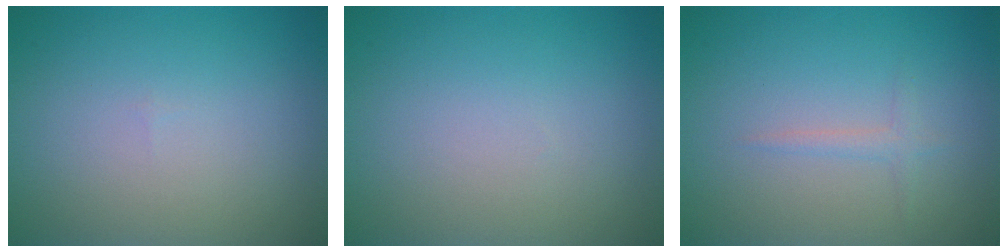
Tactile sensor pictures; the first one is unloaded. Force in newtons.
{"total": 0.0}
{"total": 1.3, "press": 1.3, "slide": 0.0}